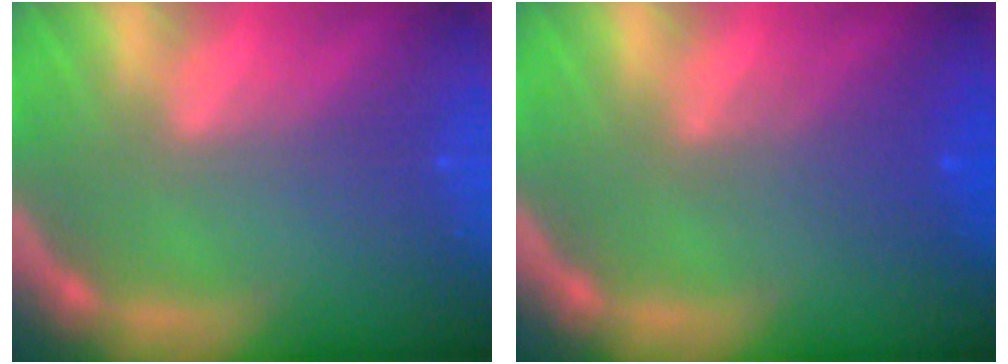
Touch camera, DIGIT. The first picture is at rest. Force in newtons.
{"total": 3.0}